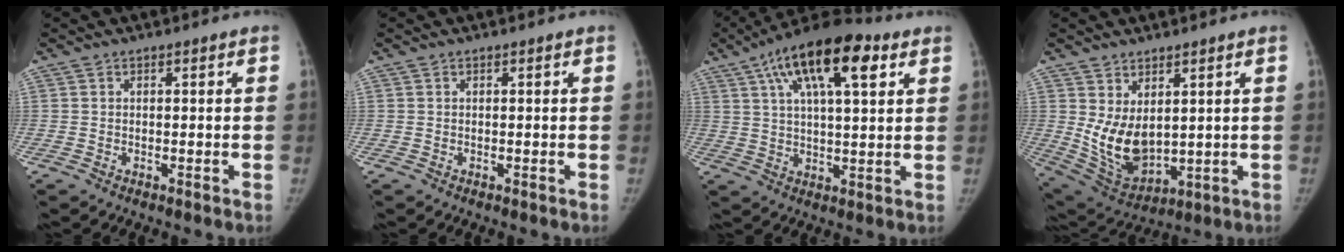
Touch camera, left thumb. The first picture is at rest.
{"total": 0.0}
{"total": 17.8, "force": [8.3, 6.5, 14.4], "torque": [-0.227, -0.003, 0.133]}
{"total": 10.8, "force": [2.1, 6.4, 8.5], "torque": [-0.135, -0.028, 0.066]}